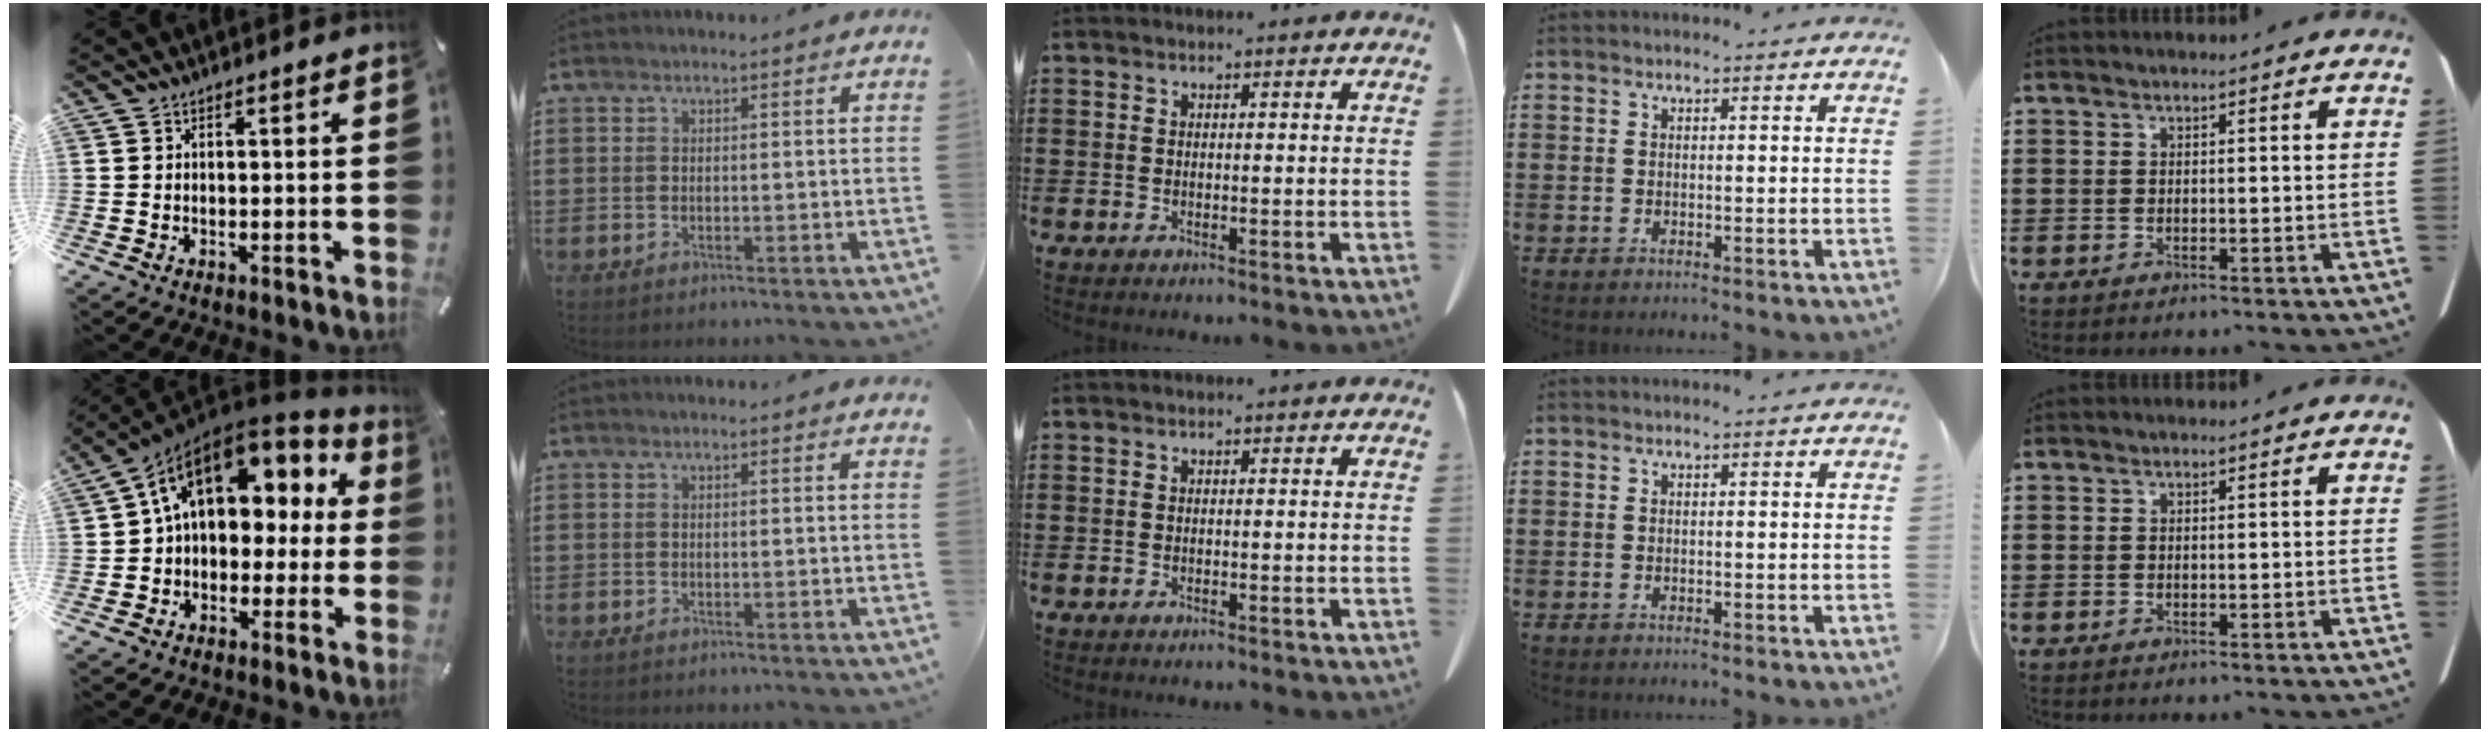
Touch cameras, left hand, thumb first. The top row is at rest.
{"thumb": {"total": 13.9, "force": [4.9, 9.8, 8.6], "torque": [-0.146, -0.020, 0.088]}, "index": {"total": 0.7, "force": [0.7, 0.1, 0.1], "torque": [-0.004, 0.000, 0.014]}}